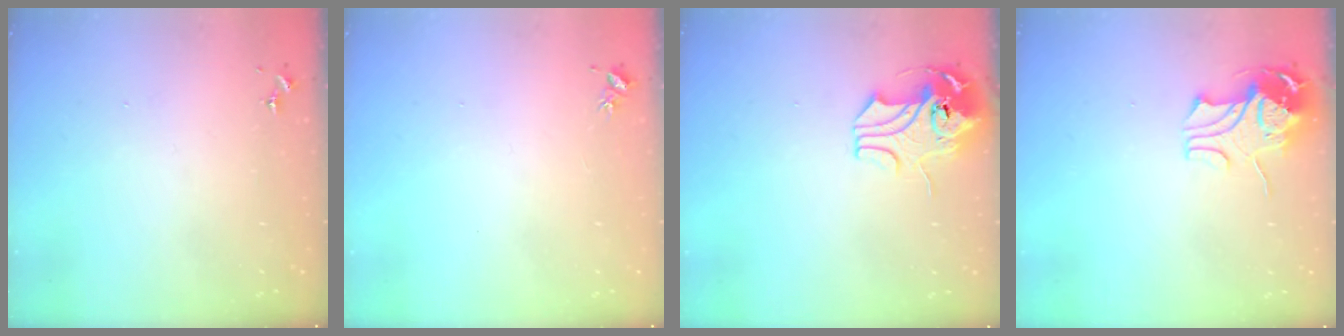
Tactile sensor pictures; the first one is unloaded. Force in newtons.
{"total": 3.1, "press": 3.0, "slide": 0.3}
{"total": 12.2, "press": 12.1, "slide": 1.7}
{"total": 9.8, "press": 9.7, "slide": 1.2}